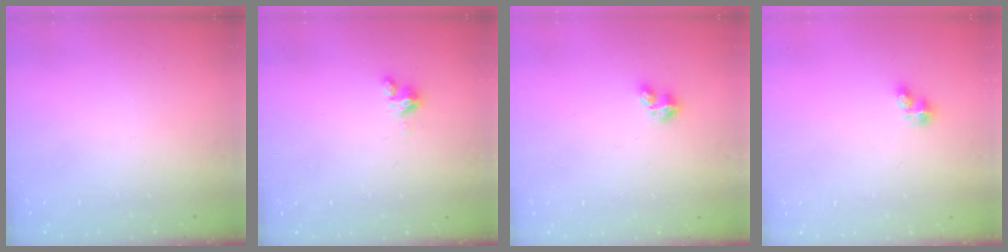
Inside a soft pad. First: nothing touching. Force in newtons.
{"total": 3.6, "press": 3.6, "slide": 0.4}
{"total": 2.7, "press": 2.7, "slide": 0.3}
{"total": 4.0, "press": 3.9, "slide": 0.5}